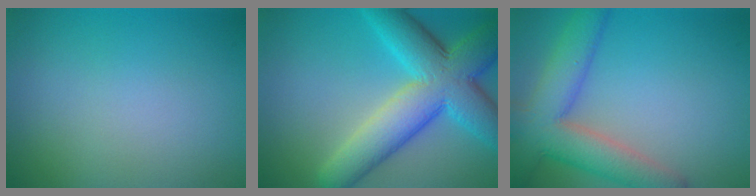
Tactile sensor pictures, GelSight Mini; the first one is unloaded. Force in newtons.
{"total": 10.4, "press": 10.4, "slide": 0.1}
{"total": 7.5, "press": 7.5, "slide": 0.4}